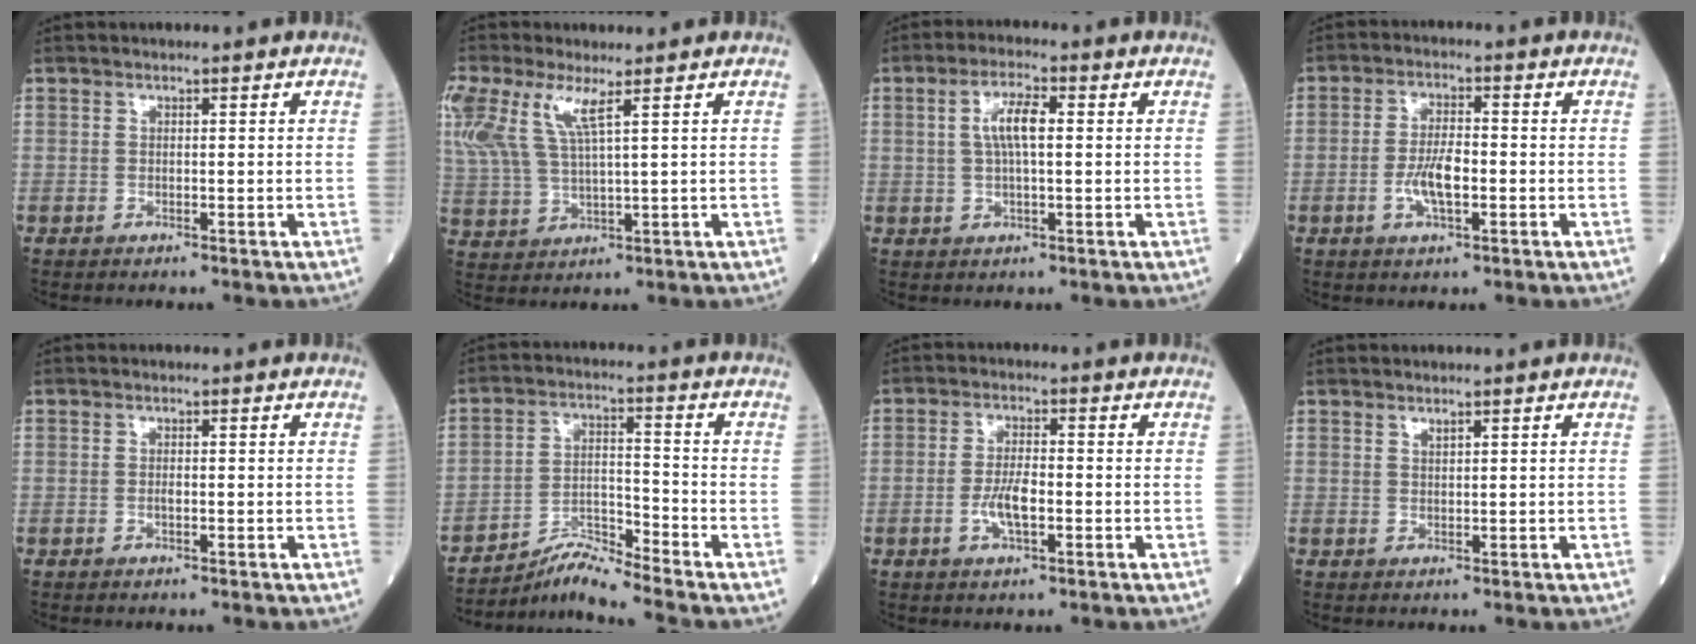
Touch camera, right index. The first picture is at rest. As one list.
[{"total": 11.3, "force": [5.9, 2.9, 9.3], "torque": [-0.237, 0.011, 0.115]}, {"total": 5.2, "force": [0.9, 1.1, 5.0], "torque": [-0.097, 0.012, 0.016]}, {"total": 5.4, "force": [-1.3, 1.6, 5.0], "torque": [-0.099, 0.003, -0.024]}, {"total": 0.8, "force": [-0.2, 0.3, 0.7], "torque": [-0.014, 0.000, -0.002]}, {"total": 6.5, "force": [-6.2, -1.7, 1.1], "torque": [-0.031, -0.002, -0.110]}, {"total": 4.7, "force": [-1.2, 1.3, 4.3], "torque": [-0.085, 0.002, -0.022]}, {"total": 0.8, "force": [0.7, 0.1, 0.4], "torque": [-0.009, -0.005, 0.014]}]